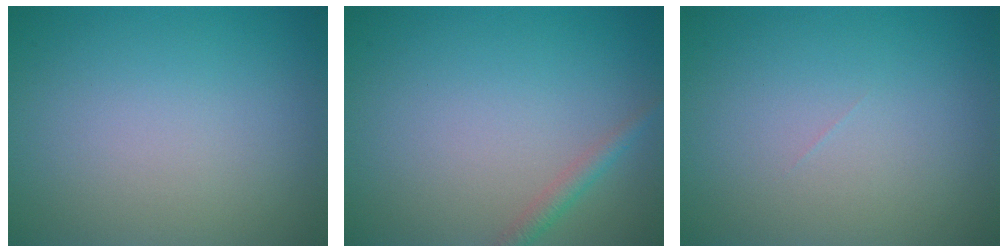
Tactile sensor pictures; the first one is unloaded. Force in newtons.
{"total": 1.4, "press": 1.4, "slide": 0.1}
{"total": 0.0}